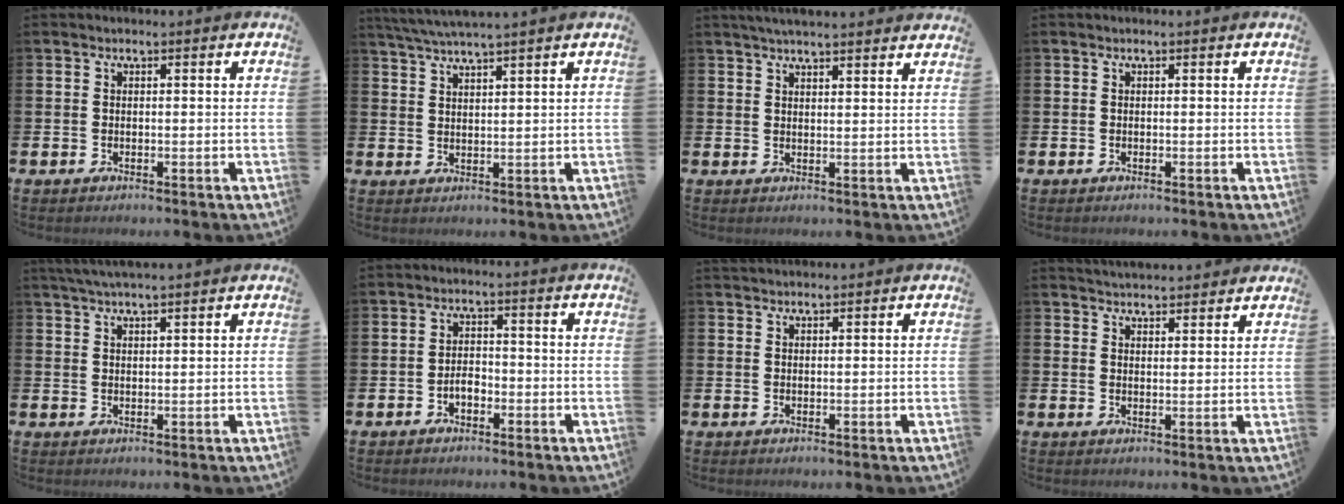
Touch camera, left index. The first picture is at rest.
{"total": 3.7, "force": [3.5, -0.6, 1.0], "torque": [-0.035, -0.009, 0.065]}
{"total": 3.5, "force": [3.4, -0.1, 0.7], "torque": [-0.017, -0.009, 0.062]}
{"total": 0.0}
{"total": 2.9, "force": [2.7, -0.2, 0.9], "torque": [-0.028, -0.001, 0.051]}
{"total": 2.2, "force": [-1.0, 1.3, 1.4], "torque": [-0.025, 0.003, -0.022]}
{"total": 1.2, "force": [1.2, 0.1, 0.0], "torque": [0.002, 0.001, 0.022]}
{"total": 3.7, "force": [3.7, 0.4, -0.1], "torque": [-0.003, -0.019, 0.067]}